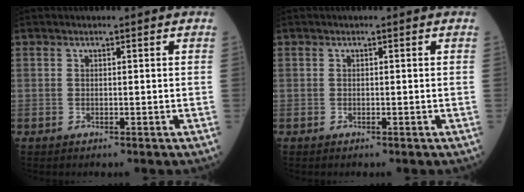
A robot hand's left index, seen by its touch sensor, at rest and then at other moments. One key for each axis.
{"total": 0.0}